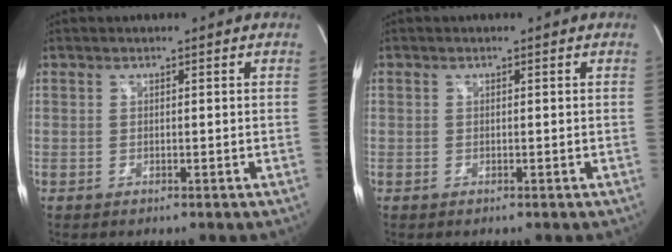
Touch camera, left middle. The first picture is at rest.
{"total": 0.0}